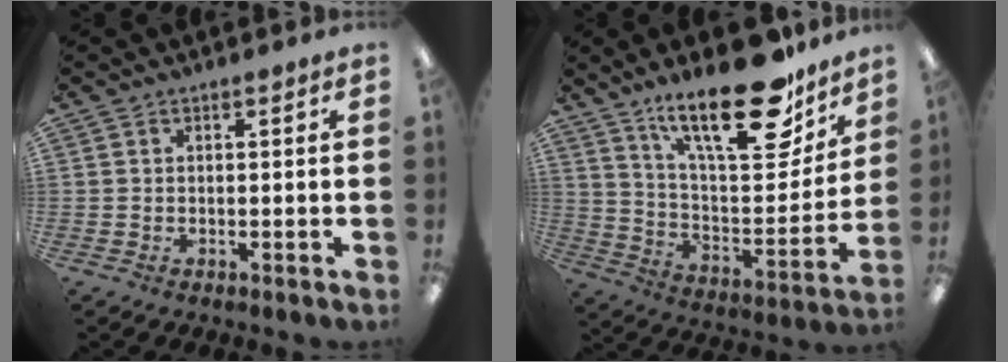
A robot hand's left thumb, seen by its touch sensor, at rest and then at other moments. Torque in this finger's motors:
{"motor_torque": [1.10, 0.03, 1.44, -1.33, 0.41]}